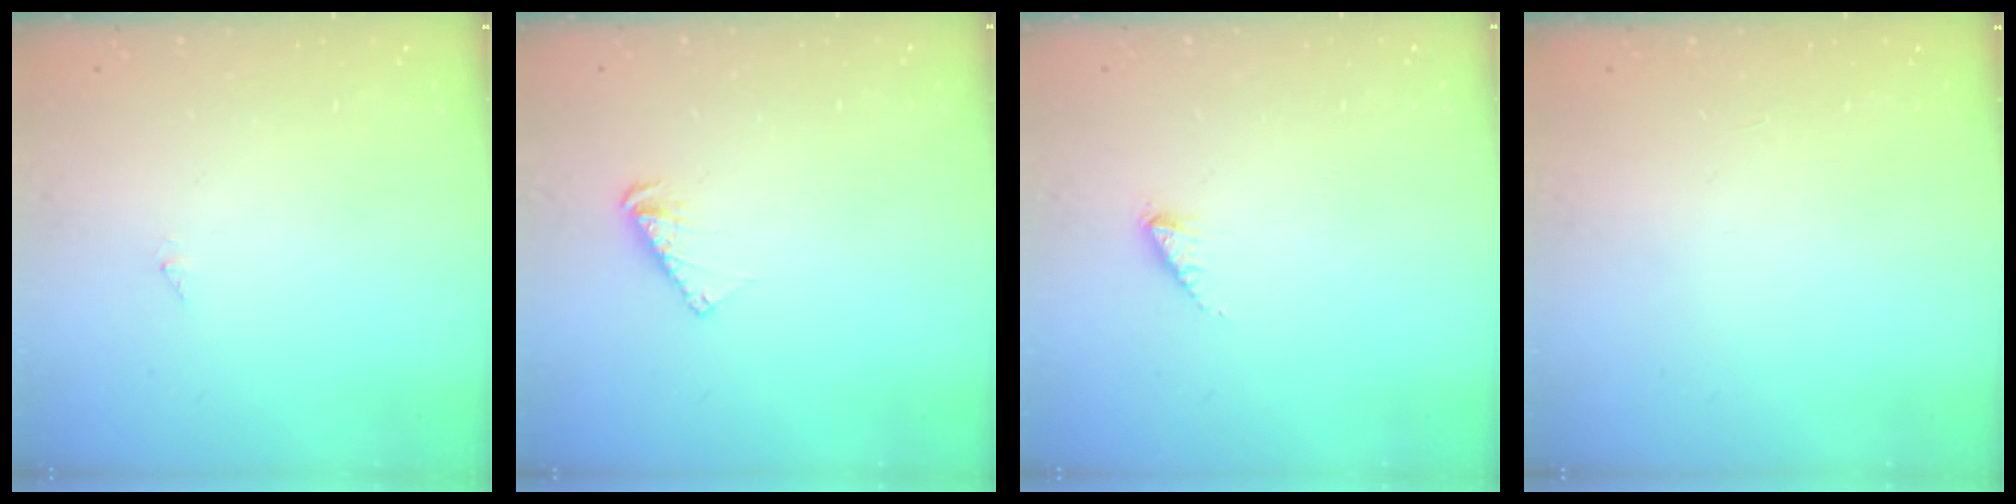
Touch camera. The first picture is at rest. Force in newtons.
{"total": 4.5, "press": 4.4, "slide": 0.2}
{"total": 1.2, "press": 1.2, "slide": 0.2}
{"total": 0.0}